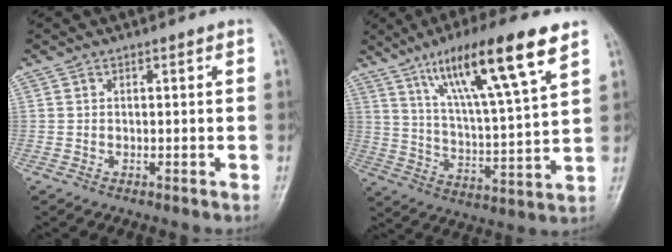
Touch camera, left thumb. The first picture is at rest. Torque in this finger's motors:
{"motor_torque": [1.42, 1.41, 1.71, -1.06, 0.40]}